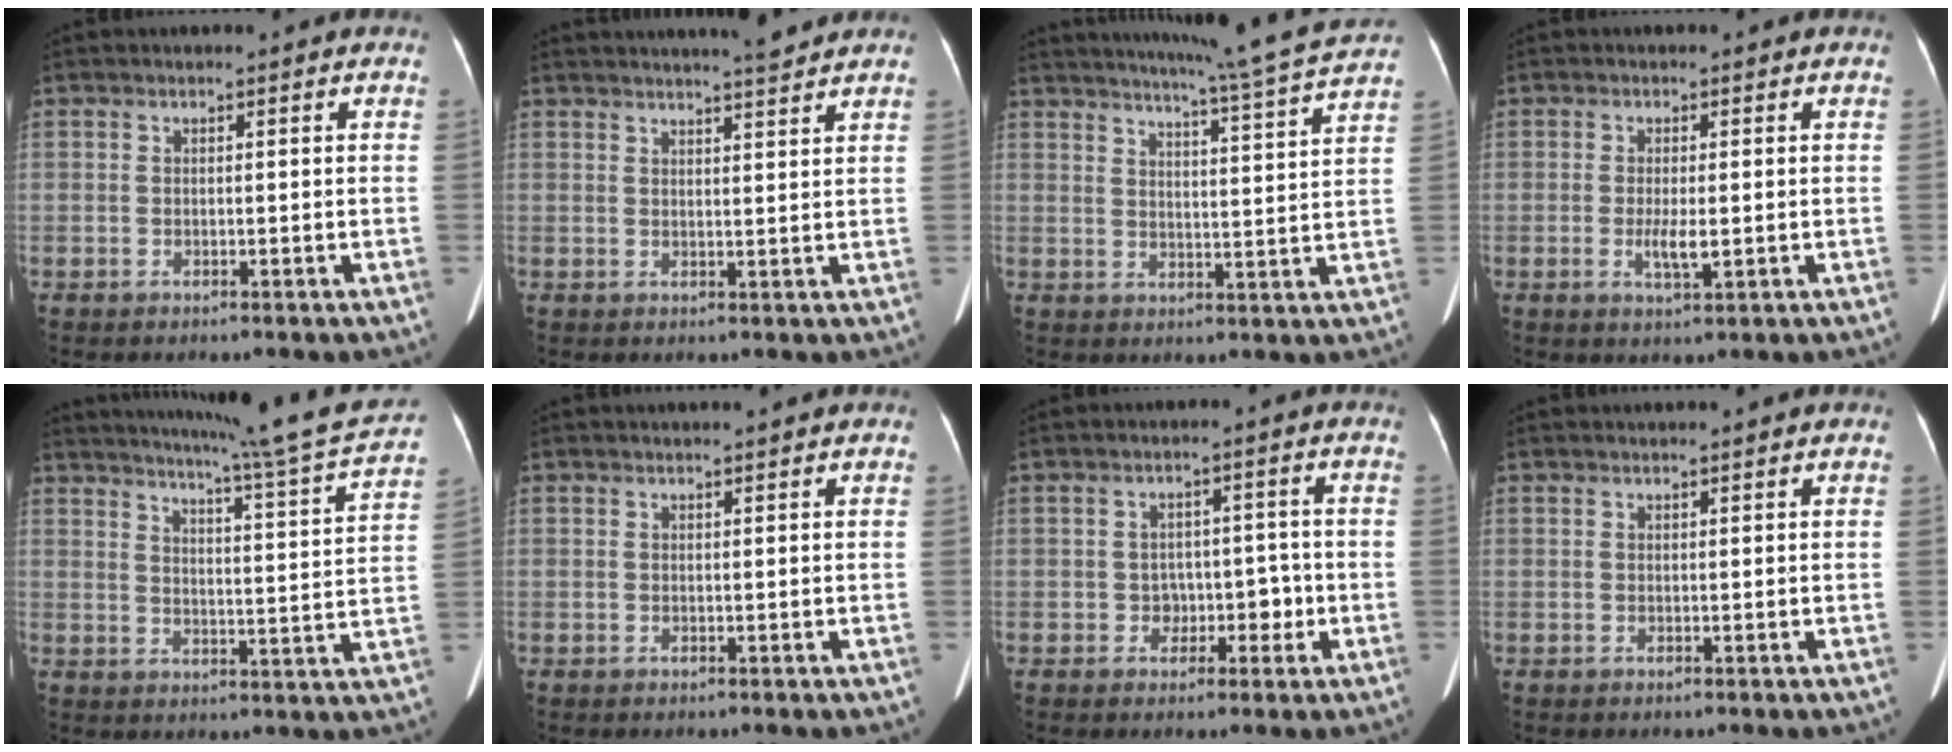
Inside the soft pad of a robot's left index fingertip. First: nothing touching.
{"total": 6.4, "force": [5.9, -0.4, 2.4], "torque": [-0.040, 0.002, 0.077]}
{"total": 15.5, "force": [14.0, -2.3, 6.2], "torque": [-0.105, -0.041, 0.175]}
{"total": 2.9, "force": [-0.5, 0.7, 2.8], "torque": [-0.056, -0.006, -0.007]}
{"total": 20.6, "force": [18.6, -1.5, 8.8], "torque": [-0.141, -0.056, 0.232]}
{"total": 1.9, "force": [1.7, -0.1, 0.8], "torque": [-0.009, 0.012, 0.025]}
{"total": 3.9, "force": [-1.2, 3.0, 2.2], "torque": [-0.024, 0.018, -0.013]}
{"total": 2.1, "force": [2.0, 0.0, 0.8], "torque": [-0.008, 0.022, 0.029]}